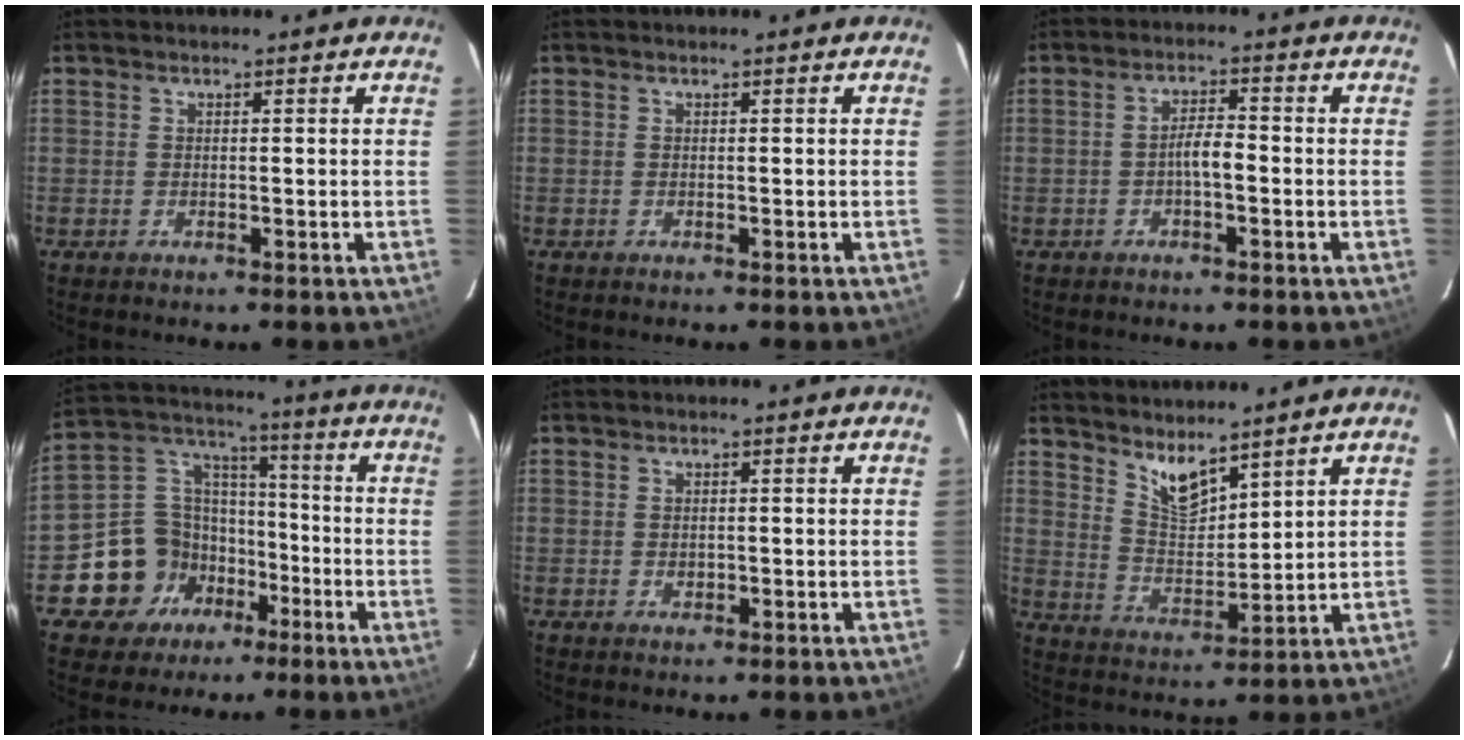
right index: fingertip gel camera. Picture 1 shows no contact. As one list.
[{"total": 0.0}, {"total": 3.2, "force": [-1.1, 0.8, 2.9], "torque": [-0.055, 0.009, -0.019]}, {"total": 12.7, "force": [-6.2, 10.6, 3.2], "torque": [-0.080, 0.051, -0.092]}, {"total": 0.9, "force": [-0.1, 0.8, 0.4], "torque": [-0.006, 0.000, 0.000]}, {"total": 7.0, "force": [5.5, 2.2, 3.8], "torque": [-0.065, -0.007, 0.109]}]